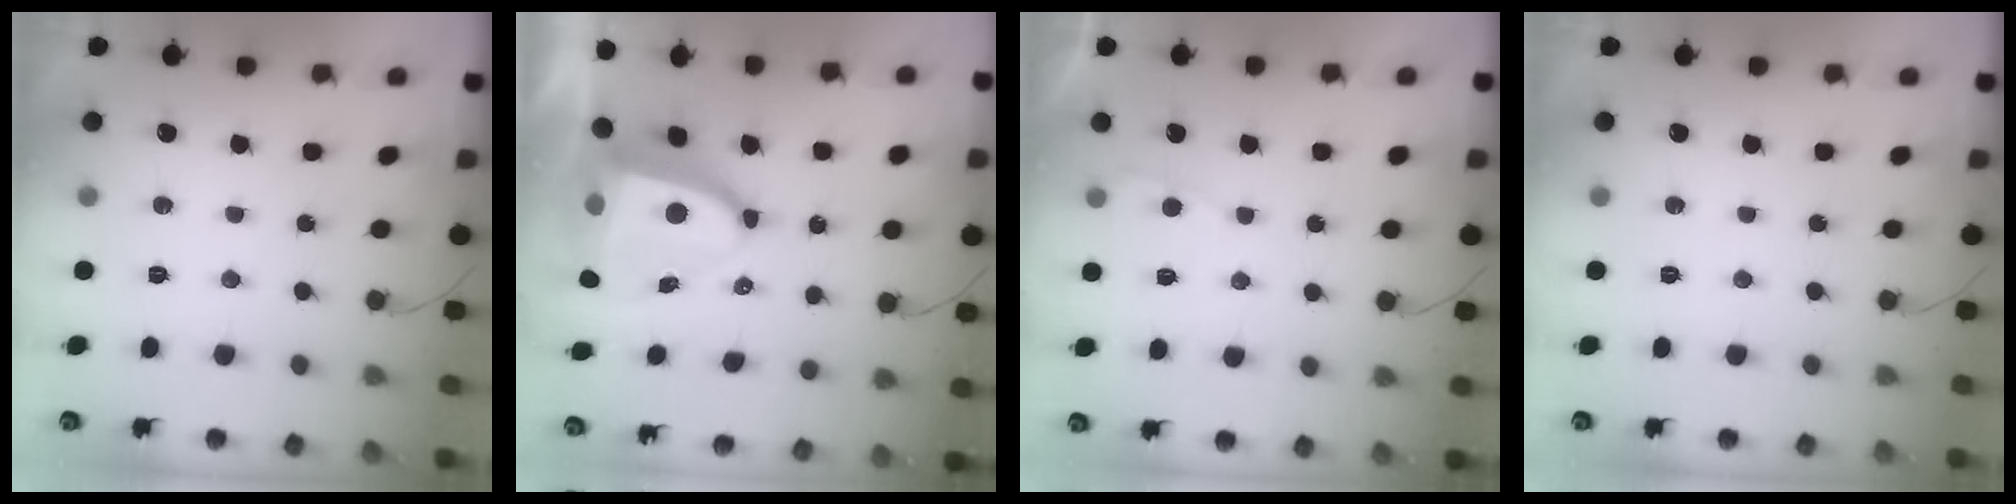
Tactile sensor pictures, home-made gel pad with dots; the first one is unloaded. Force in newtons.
{"total": 10.5, "press": 10.4, "slide": 1.4}
{"total": 2.3, "press": 2.3, "slide": 0.3}
{"total": 0.0}